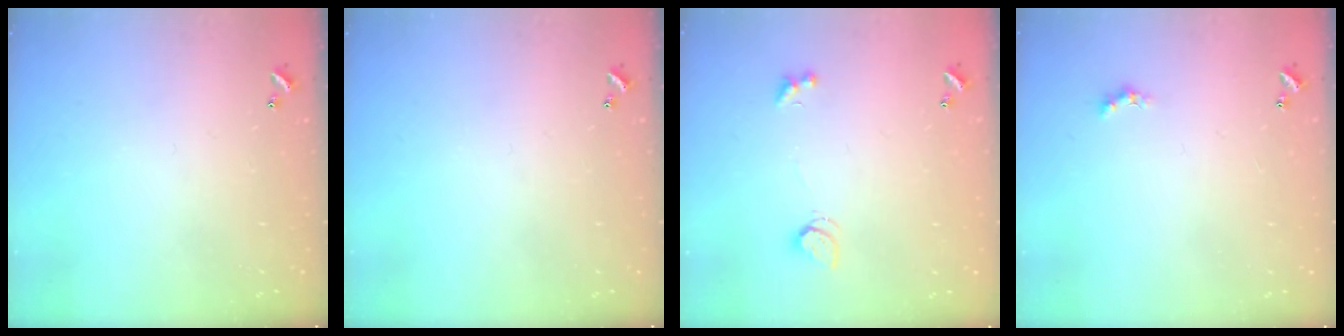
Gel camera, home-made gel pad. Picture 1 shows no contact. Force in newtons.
{"total": 0.0}
{"total": 2.2, "press": 2.1, "slide": 0.6}
{"total": 0.0}